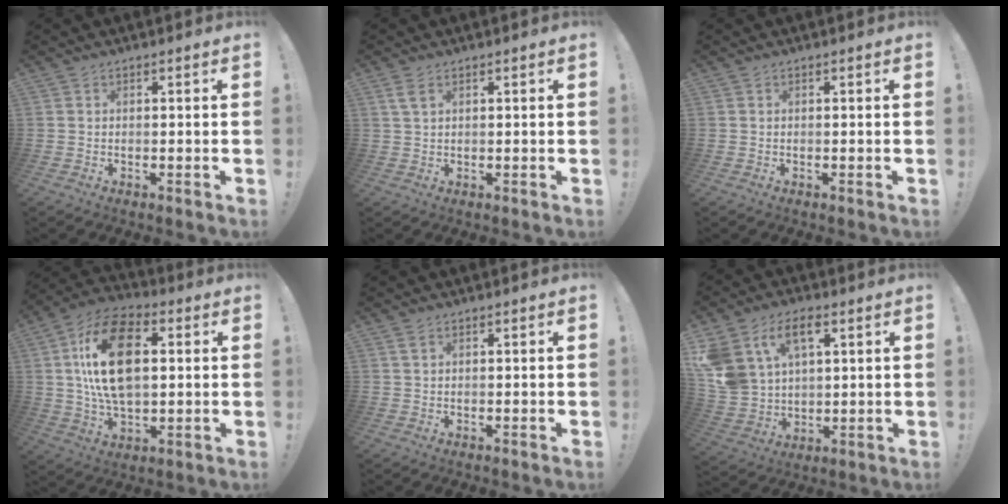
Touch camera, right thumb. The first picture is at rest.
{"total": 3.0, "force": [1.4, 1.4, 2.2], "torque": [-0.043, 0.001, 0.027]}
{"total": 0.0}
{"total": 20.7, "force": [3.3, 12.1, 16.5], "torque": [-0.289, -0.002, 0.050]}
{"total": 1.6, "force": [0.9, 0.7, 1.1], "torque": [-0.020, 0.001, 0.016]}
{"total": 13.9, "force": [6.5, 9.1, 8.1], "torque": [-0.176, -0.029, 0.125]}